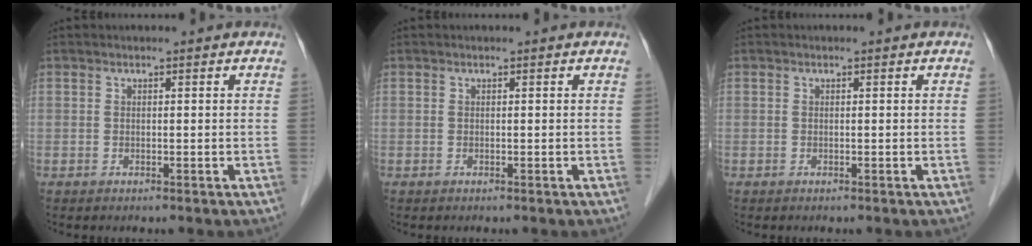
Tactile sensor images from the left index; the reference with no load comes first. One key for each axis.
{"total": 0.0}
{"total": 0.0}